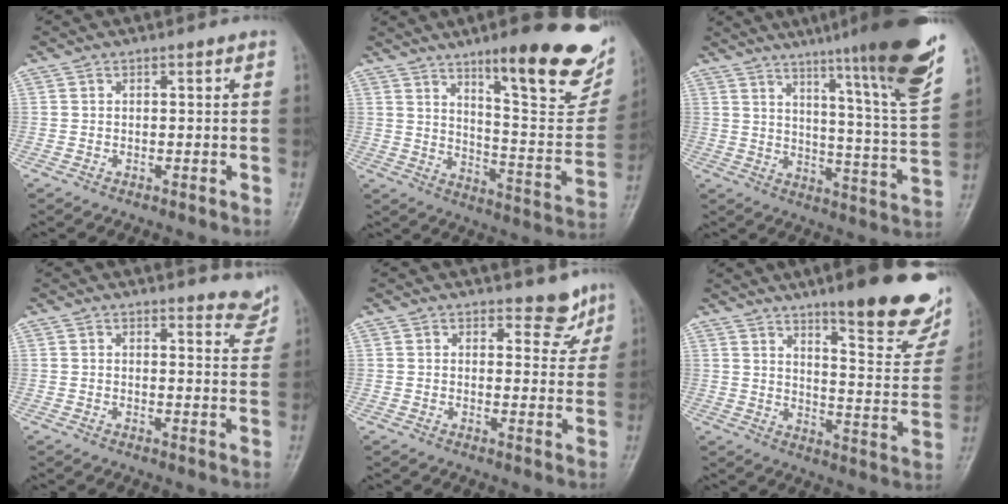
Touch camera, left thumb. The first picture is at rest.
{"total": 24.0, "force": [14.2, 6.0, 18.4], "torque": [-0.208, -0.063, 0.211]}
{"total": 21.4, "force": [15.0, 0.1, 15.3], "torque": [-0.198, -0.094, 0.206]}
{"total": 4.3, "force": [4.2, 1.0, 0.5], "torque": [0.010, -0.038, 0.035]}
{"total": 4.5, "force": [3.7, 2.3, 1.3], "torque": [0.012, -0.028, 0.043]}
{"total": 19.6, "force": [13.2, 4.3, 13.9], "torque": [-0.144, -0.083, 0.181]}